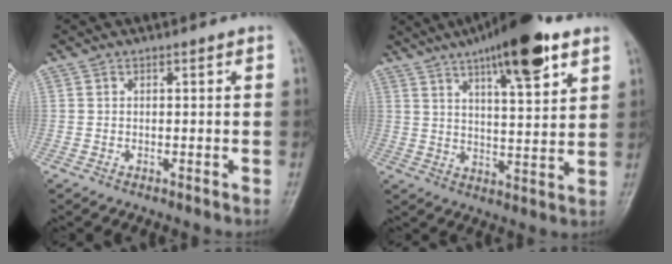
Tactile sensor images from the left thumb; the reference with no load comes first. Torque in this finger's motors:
{"motor_torque": [2.34, 1.23, 1.70, -1.08, 0.25]}